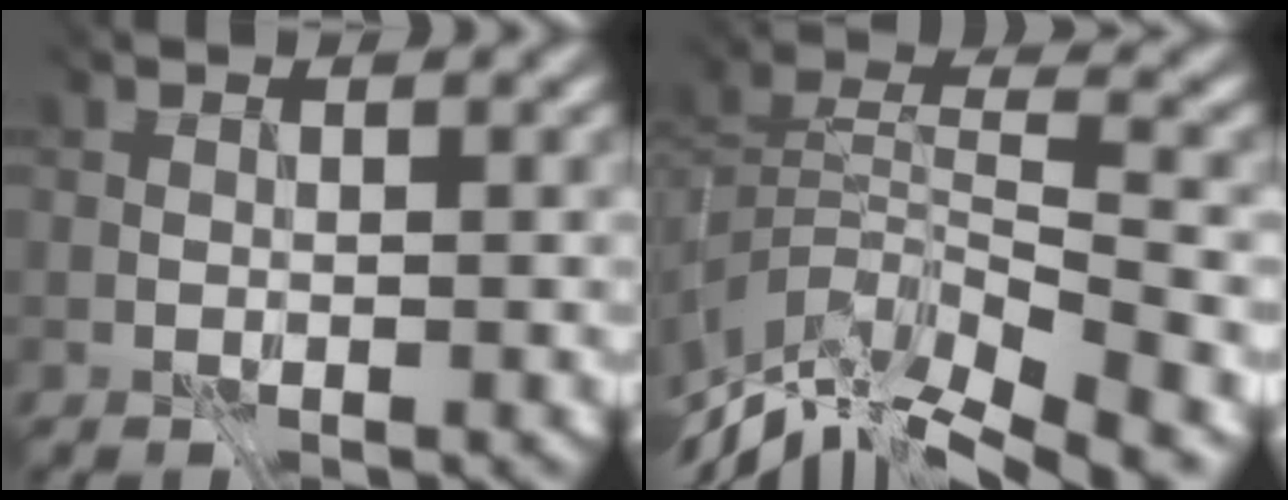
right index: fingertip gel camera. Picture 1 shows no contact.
{"total": 10.3, "force": [-9.3, 0.7, 4.2], "torque": [-0.089, -0.008, -0.141]}